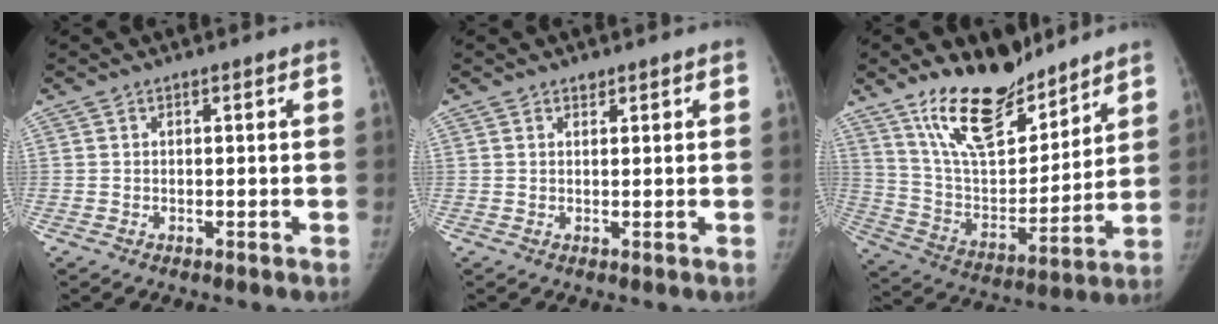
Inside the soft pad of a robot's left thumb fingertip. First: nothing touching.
{"total": 1.0, "force": [0.8, 0.5, 0.3], "torque": [0.001, -0.006, 0.011]}
{"total": 19.6, "force": [14.5, 8.2, 10.3], "torque": [-0.133, -0.086, 0.261]}